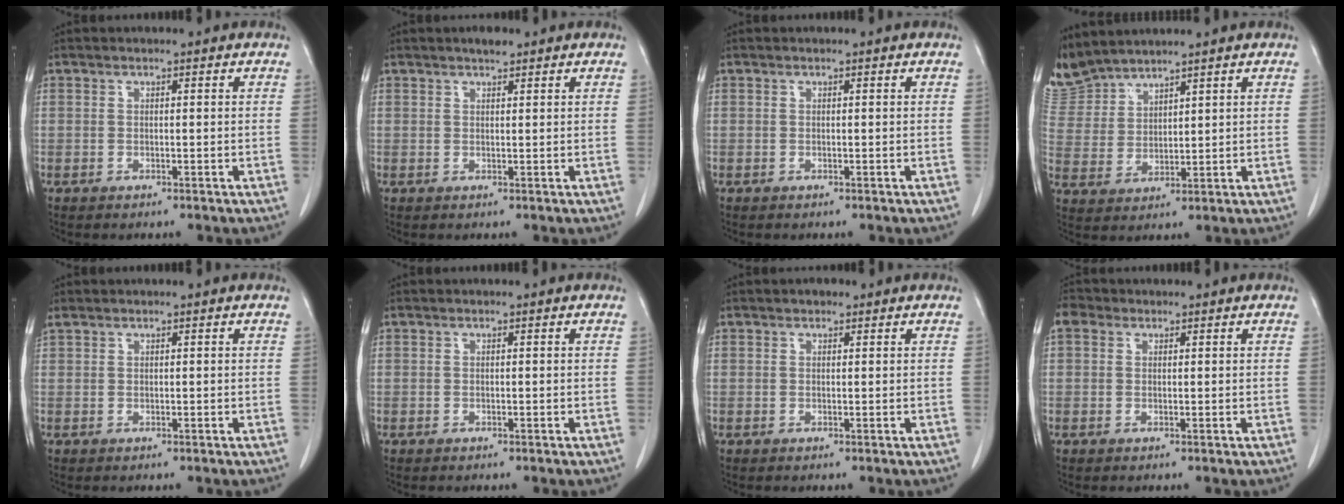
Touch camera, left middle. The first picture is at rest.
{"total": 1.7, "force": [1.3, 0.4, 0.9], "torque": [-0.020, 0.002, 0.024]}
{"total": 0.0}
{"total": 7.7, "force": [7.6, 1.0, 0.4], "torque": [-0.027, 0.010, 0.170]}
{"total": 0.7, "force": [0.7, 0.1, 0.1], "torque": [-0.017, 0.012, 0.023]}
{"total": 0.0}
{"total": 1.1, "force": [0.8, 0.5, 0.4], "torque": [-0.009, 0.004, 0.011]}
{"total": 2.3, "force": [1.1, 1.8, 0.9], "torque": [-0.021, 0.017, 0.018]}